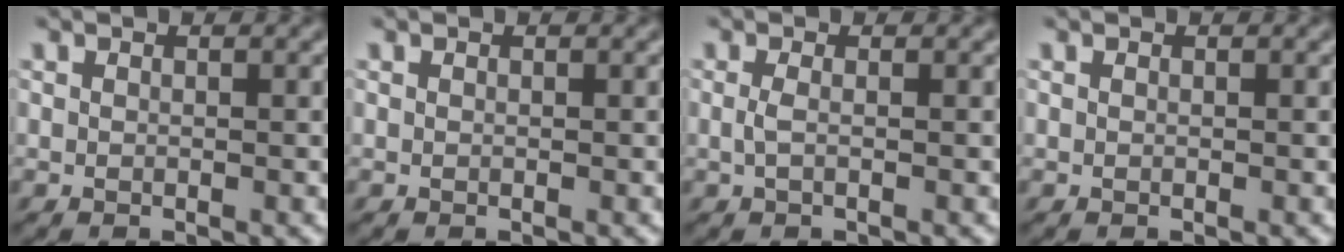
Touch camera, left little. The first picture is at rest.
{"total": 0.0}
{"total": 0.7, "force": [-0.2, 0.2, 0.7], "torque": [-0.018, 0.001, -0.004]}
{"total": 0.0}